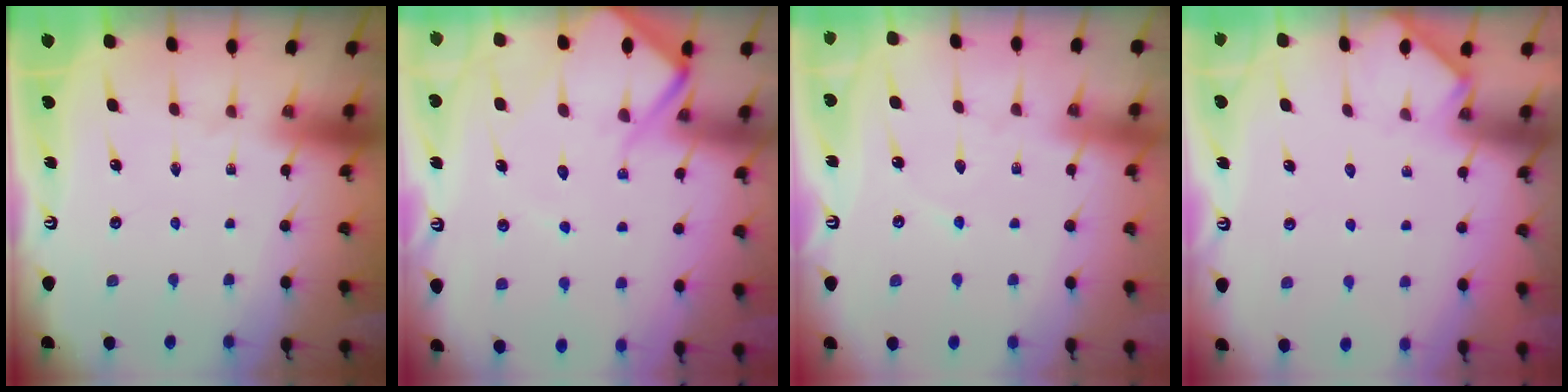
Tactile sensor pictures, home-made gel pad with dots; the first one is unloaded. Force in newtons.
{"total": 9.3, "press": 9.2, "slide": 1.0}
{"total": 2.4, "press": 2.4, "slide": 0.4}
{"total": 3.1, "press": 3.1, "slide": 0.4}